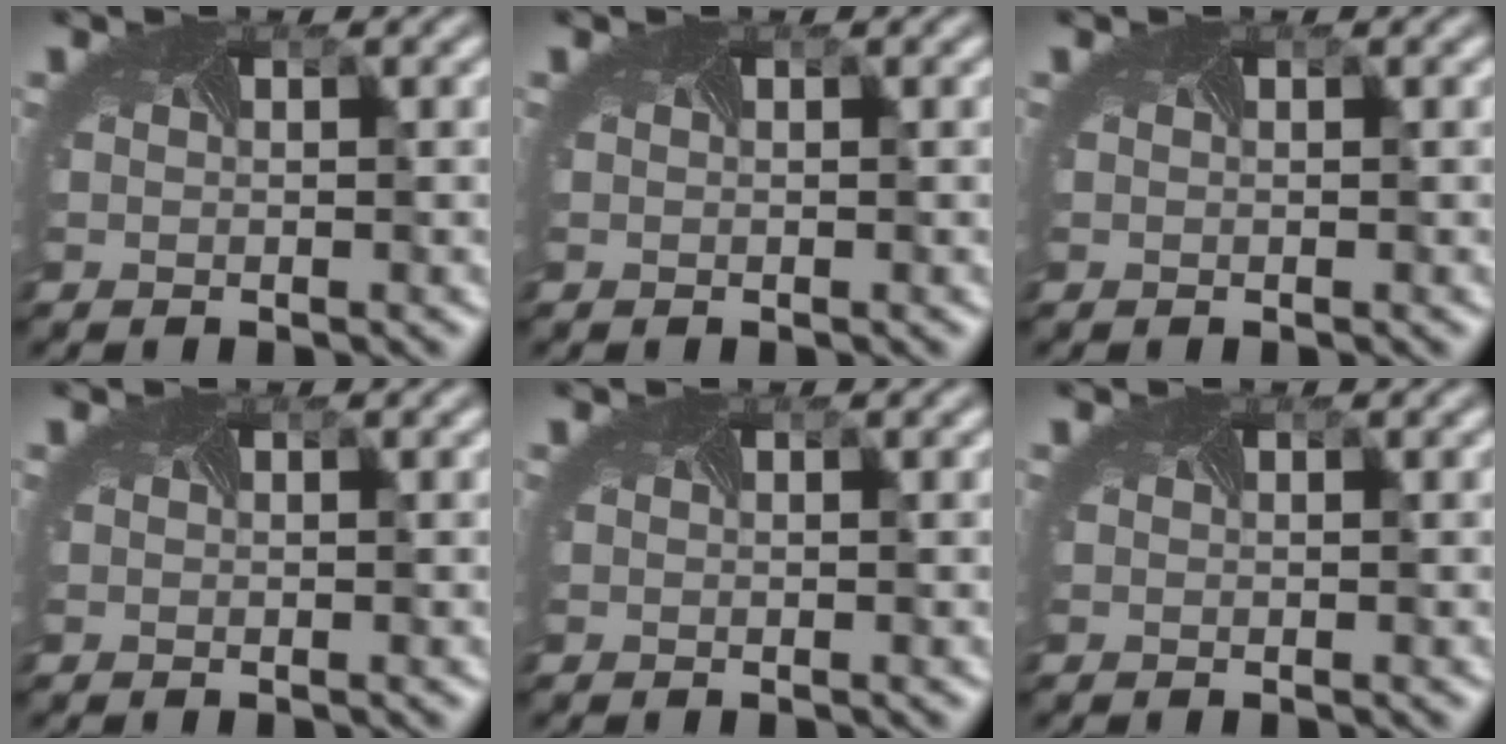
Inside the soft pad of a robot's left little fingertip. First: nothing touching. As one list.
[{"total": 0.0}, {"total": 0.0}, {"total": 0.0}, {"total": 0.0}, {"total": 0.0}]